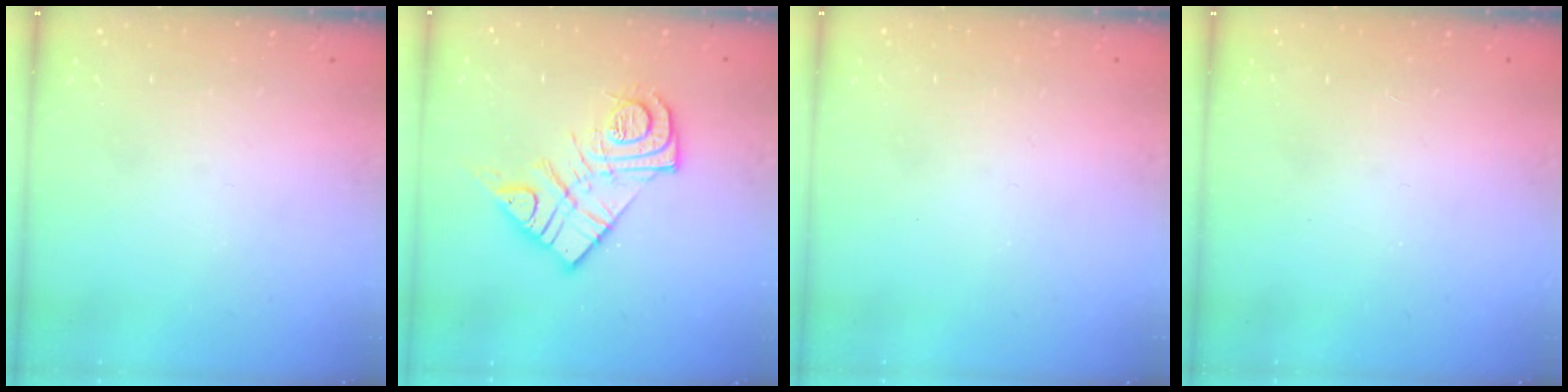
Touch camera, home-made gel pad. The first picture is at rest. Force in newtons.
{"total": 14.7, "press": 14.7, "slide": 1.3}
{"total": 1.8, "press": 1.8, "slide": 0.4}
{"total": 2.8, "press": 2.8, "slide": 0.4}